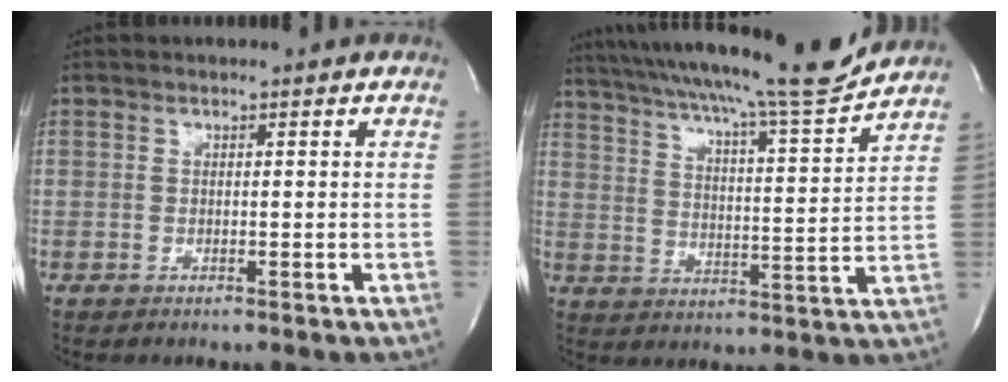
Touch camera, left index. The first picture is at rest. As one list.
[{"total": 19.5, "force": [17.4, -0.4, 8.9], "torque": [-0.155, -0.031, 0.252]}]